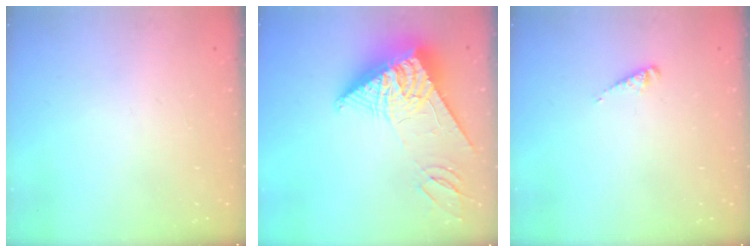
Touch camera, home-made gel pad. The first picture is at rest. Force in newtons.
{"total": 13.8, "press": 13.8, "slide": 1.3}
{"total": 2.8, "press": 2.7, "slide": 0.3}